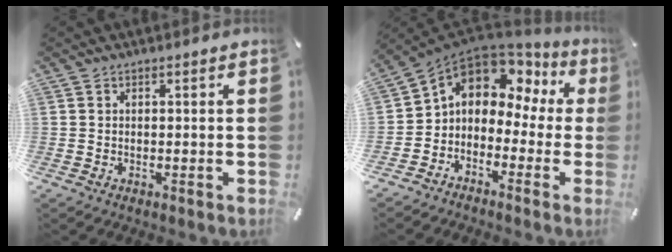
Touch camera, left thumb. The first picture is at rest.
{"total": 7.3, "force": [2.6, 5.8, 3.5], "torque": [-0.074, -0.024, 0.046]}